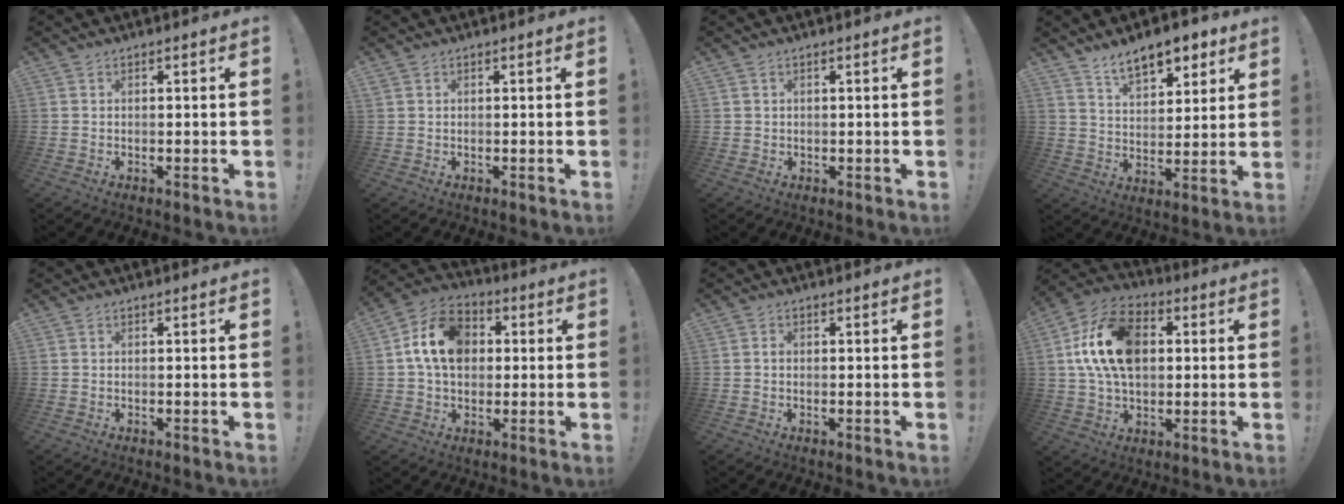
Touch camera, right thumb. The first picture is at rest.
{"total": 0.6, "force": [0.4, 0.4, 0.2], "torque": [-0.003, 0.001, 0.009]}
{"total": 1.5, "force": [0.7, 1.3, 0.1], "torque": [0.006, -0.003, 0.011]}
{"total": 11.4, "force": [8.0, 5.3, 6.2], "torque": [-0.090, -0.043, 0.144]}
{"total": 0.0}
{"total": 15.2, "force": [3.0, 11.6, 9.4], "torque": [-0.156, 0.005, 0.061]}
{"total": 0.7, "force": [-0.1, 0.5, 0.4], "torque": [-0.008, 0.003, -0.002]}
{"total": 18.7, "force": [3.4, 12.9, 13.2], "torque": [-0.227, 0.005, 0.060]}